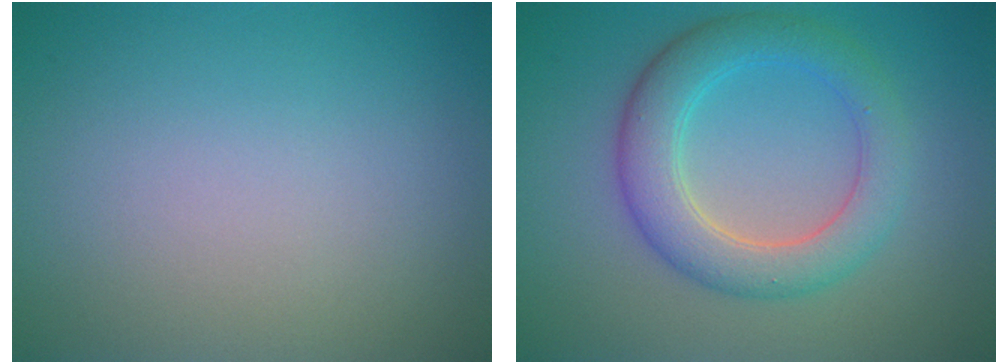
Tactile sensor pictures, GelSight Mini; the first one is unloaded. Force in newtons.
{"total": 5.3, "press": 5.3, "slide": 0.1}